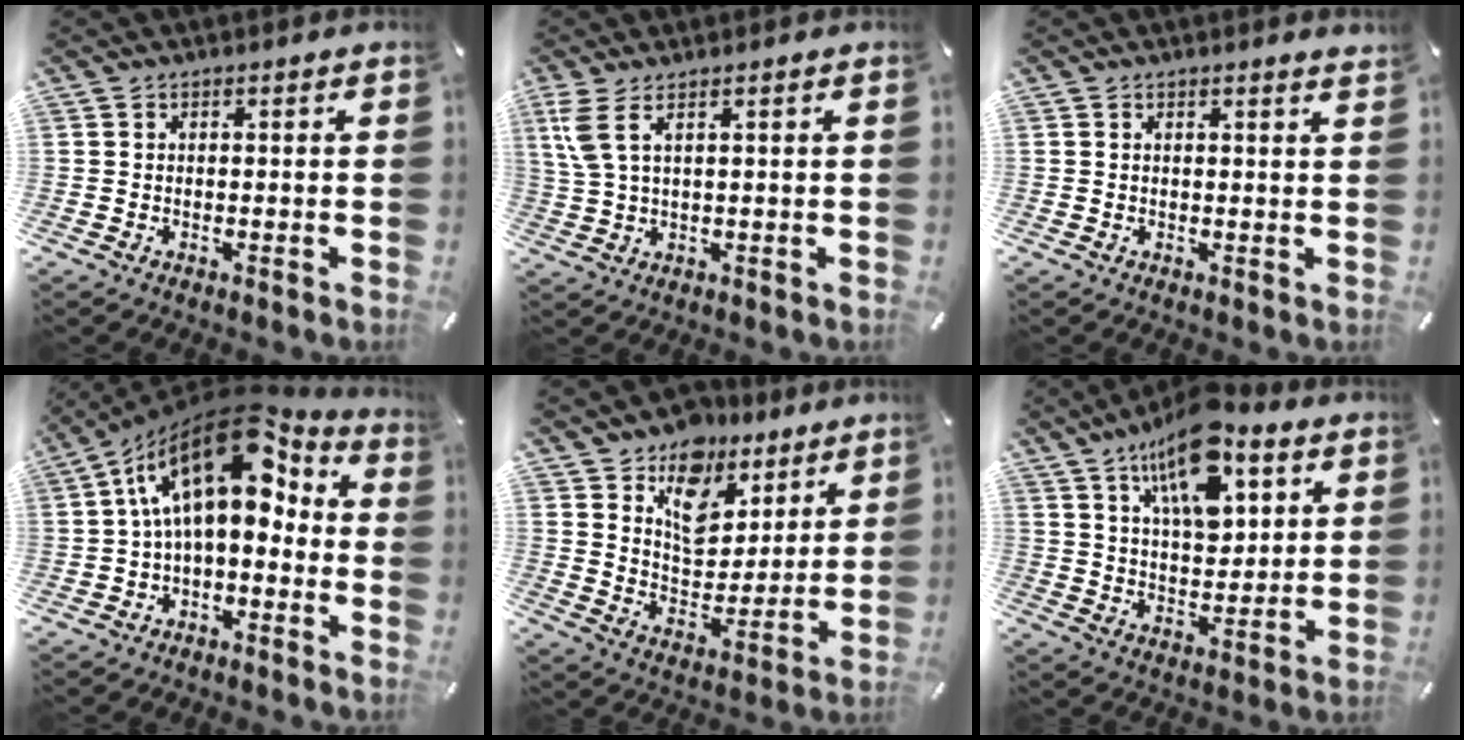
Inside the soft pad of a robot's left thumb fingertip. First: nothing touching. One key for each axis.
{"total": 5.4, "fx": 2.3, "fy": 1.3, "fz": 4.7, "tx": -0.111, "ty": -0.009, "tz": 0.038}
{"total": 0.9, "fx": 0.8, "fy": 0.0, "fz": 0.5, "tx": -0.010, "ty": -0.002, "tz": 0.014}
{"total": 18.5, "fx": 5.4, "fy": 9.9, "fz": 14.7, "tx": -0.259, "ty": -0.039, "tz": 0.082}
{"total": 11.0, "fx": 7.2, "fy": 7.8, "fz": 3.2, "tx": -0.054, "ty": -0.066, "tz": 0.132}
{"total": 16.7, "fx": 9.7, "fy": 8.1, "fz": 10.9, "tx": -0.176, "ty": -0.036, "tz": 0.165}